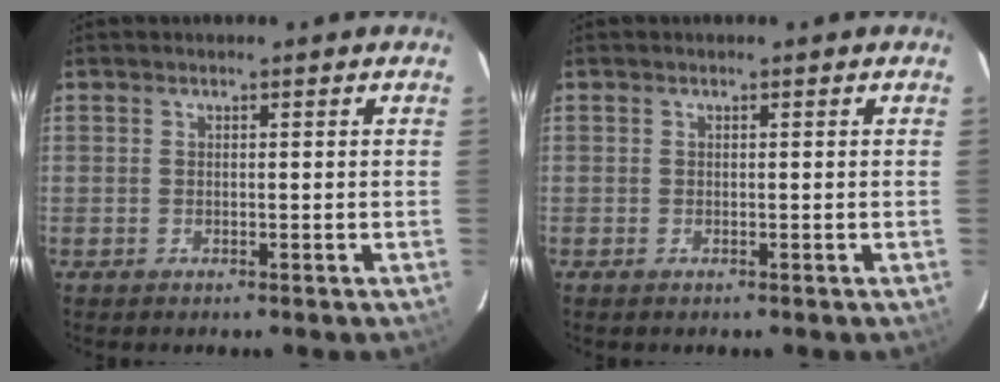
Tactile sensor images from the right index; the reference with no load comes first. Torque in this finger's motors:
{"motor_torque": [0.16, -0.05, 0.05, 0.01]}